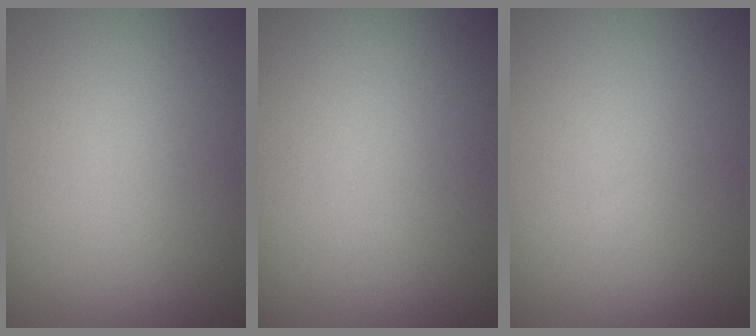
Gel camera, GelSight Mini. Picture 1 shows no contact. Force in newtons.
{"total": 0.0}
{"total": 0.0}